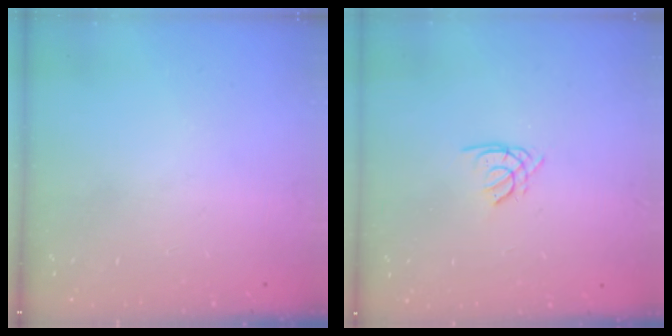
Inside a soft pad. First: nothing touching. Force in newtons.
{"total": 1.4, "press": 1.4, "slide": 0.4}